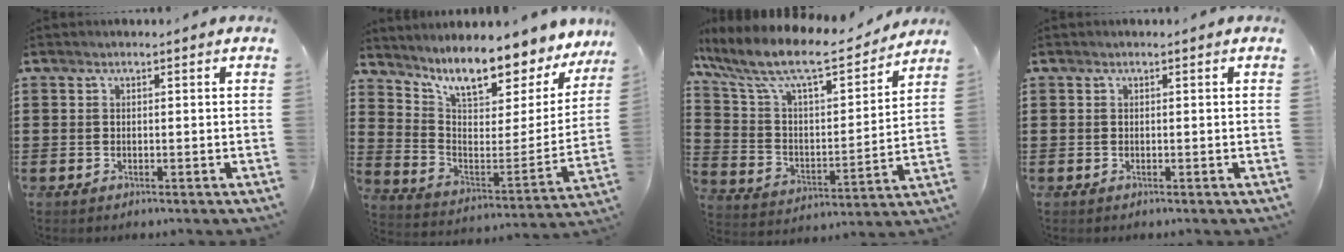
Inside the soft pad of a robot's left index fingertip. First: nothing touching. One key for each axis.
{"total": 10.0, "fx": 8.4, "fy": 1.9, "fz": 5.1, "tx": -0.110, "ty": -0.067, "tz": 0.138}
{"total": 10.7, "fx": 8.9, "fy": 2.1, "fz": 5.6, "tx": -0.148, "ty": -0.056, "tz": 0.149}
{"total": 0.0}